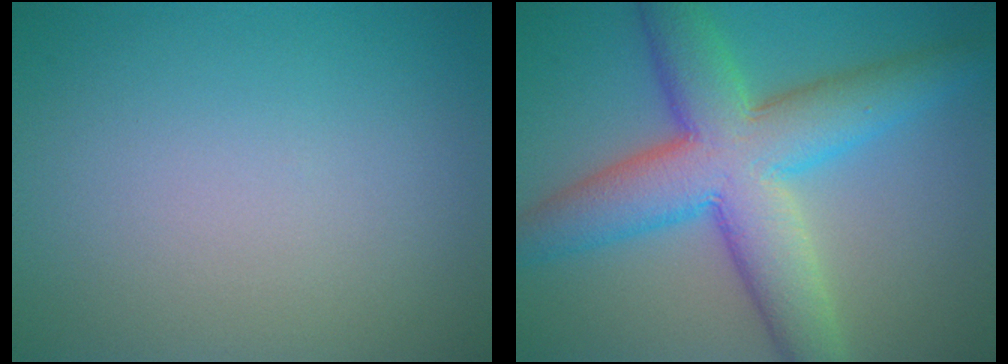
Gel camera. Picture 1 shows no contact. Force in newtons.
{"total": 9.8, "press": 9.8, "slide": 0.3}